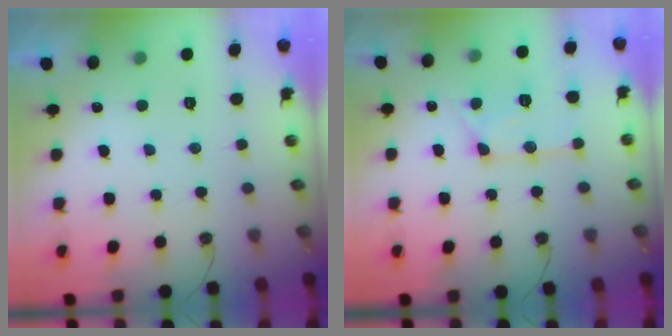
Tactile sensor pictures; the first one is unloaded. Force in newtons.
{"total": 12.7, "press": 12.7, "slide": 1.3}